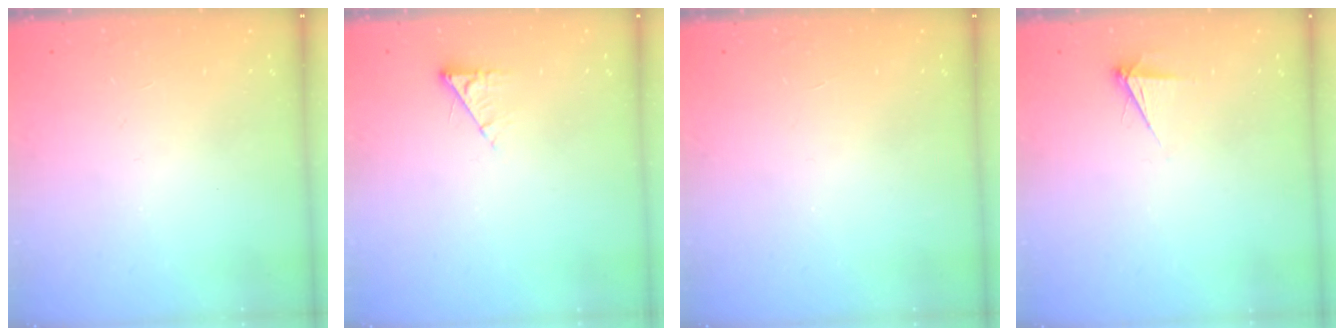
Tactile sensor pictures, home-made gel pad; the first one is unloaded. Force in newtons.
{"total": 3.0, "press": 3.0, "slide": 0.4}
{"total": 0.0}
{"total": 4.1, "press": 4.1, "slide": 0.5}